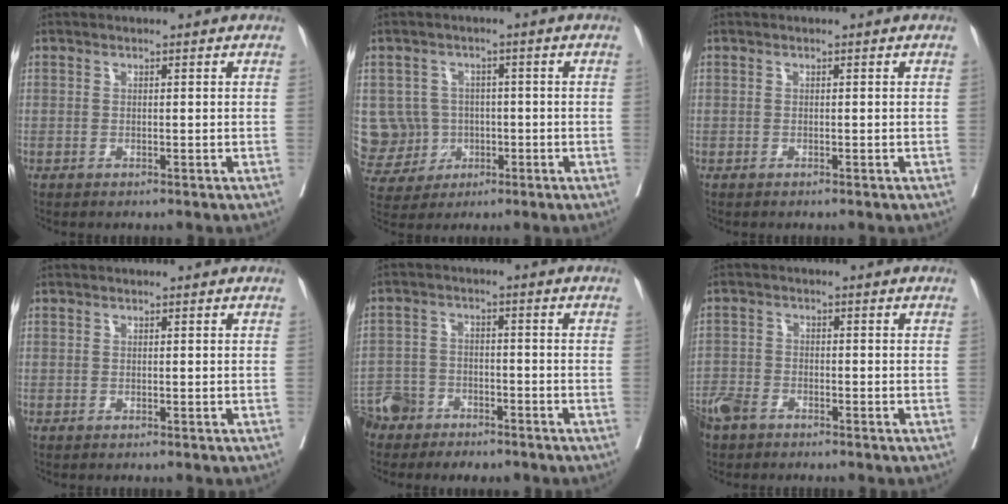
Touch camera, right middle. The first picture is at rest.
{"total": 8.4, "force": [-0.4, 8.3, 0.8], "torque": [-0.033, 0.020, 0.007]}
{"total": 0.0}
{"total": 0.0}
{"total": 6.3, "force": [-5.2, 3.5, 0.7], "torque": [-0.019, 0.001, -0.098]}
{"total": 4.9, "force": [-4.0, 2.2, 1.8], "torque": [-0.038, -0.004, -0.079]}